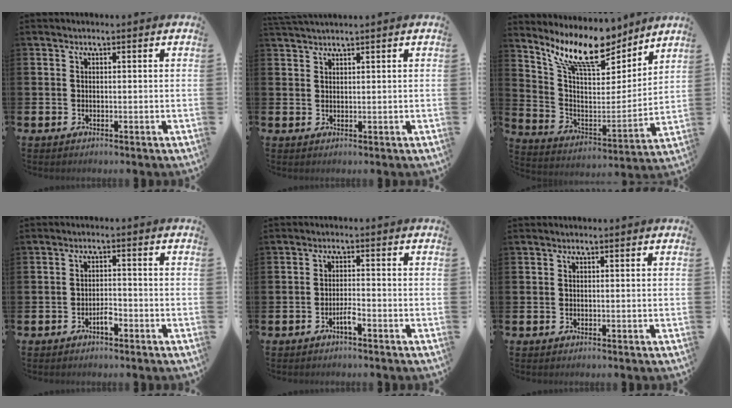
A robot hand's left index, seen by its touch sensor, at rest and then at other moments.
{"total": 1.7, "force": [1.6, -0.3, 0.1], "torque": [-0.006, -0.003, 0.032]}
{"total": 13.2, "force": [11.1, 3.7, 6.1], "torque": [-0.137, -0.072, 0.195]}
{"total": 2.0, "force": [-1.1, 0.7, 1.4], "torque": [-0.020, 0.000, -0.023]}
{"total": 1.8, "force": [-1.2, 0.1, 1.4], "torque": [-0.026, 0.000, -0.022]}
{"total": 0.0}